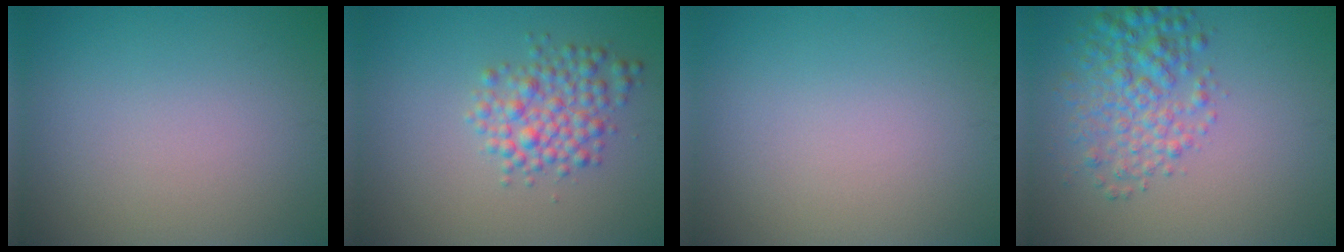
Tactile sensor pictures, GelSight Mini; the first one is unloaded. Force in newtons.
{"total": 3.7, "press": 3.7, "slide": 0.1}
{"total": 0.0}
{"total": 4.4, "press": 4.4, "slide": 0.1}